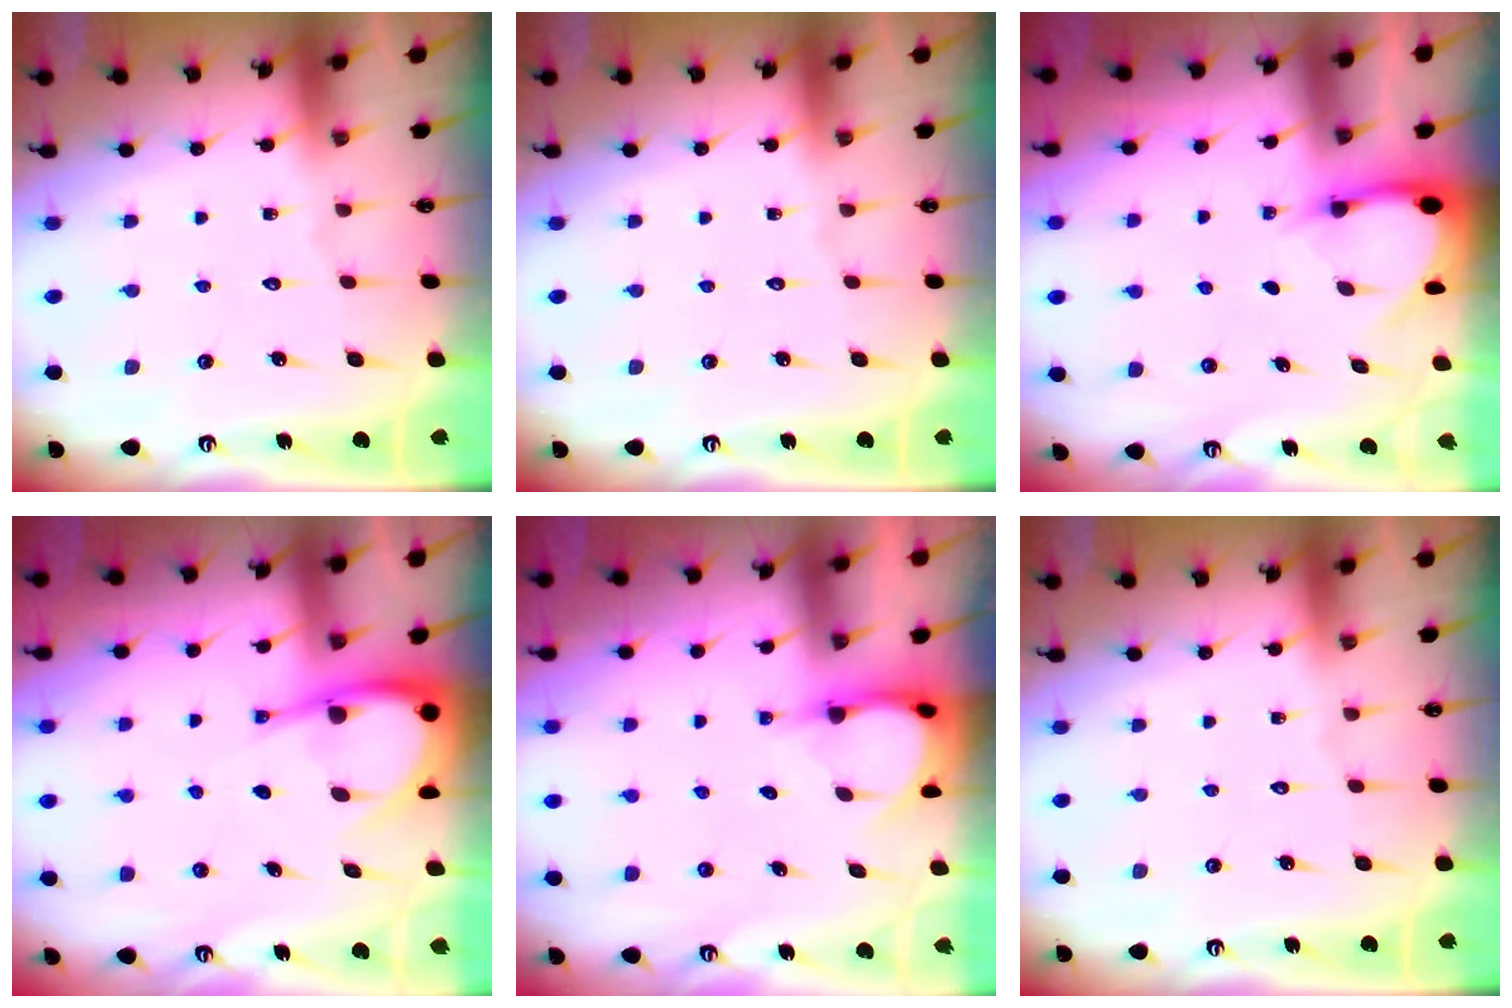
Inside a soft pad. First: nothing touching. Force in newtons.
{"total": 0.0}
{"total": 3.6, "press": 3.6, "slide": 0.2}
{"total": 7.7, "press": 7.6, "slide": 0.9}
{"total": 3.8, "press": 3.8, "slide": 0.2}
{"total": 0.0}